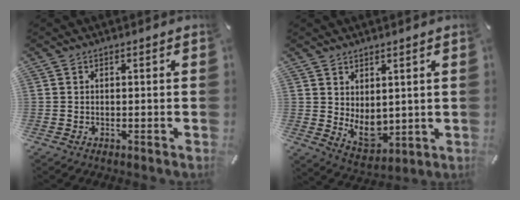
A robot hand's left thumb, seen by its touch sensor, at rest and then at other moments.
{"total": 7.5, "force": [1.1, 5.8, 4.6], "torque": [-0.063, -0.014, 0.027]}